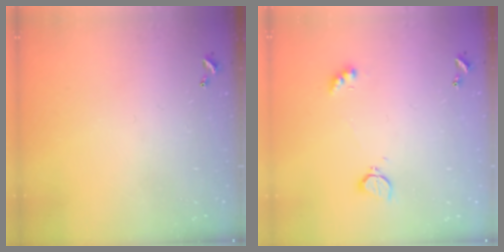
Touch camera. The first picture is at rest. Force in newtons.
{"total": 2.8, "press": 2.7, "slide": 0.6}